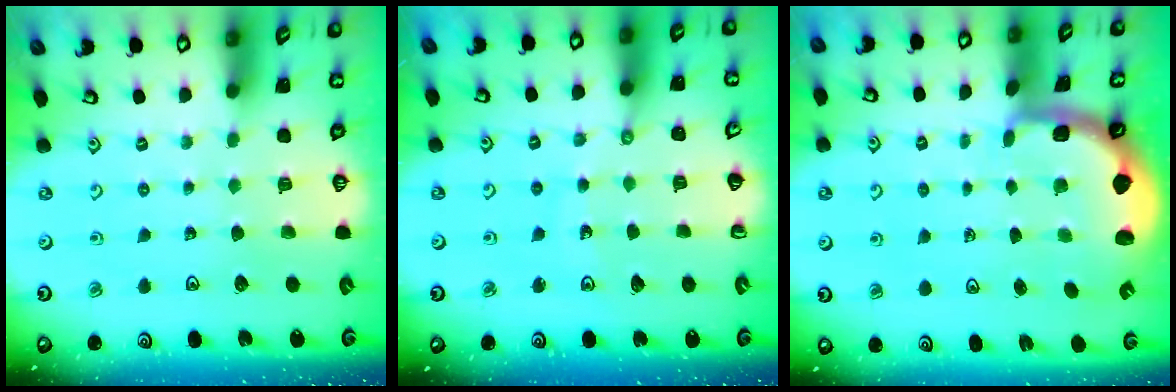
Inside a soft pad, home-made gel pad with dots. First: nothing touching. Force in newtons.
{"total": 8.0, "press": 8.0, "slide": 1.0}
{"total": 2.4, "press": 2.1, "slide": 1.2}